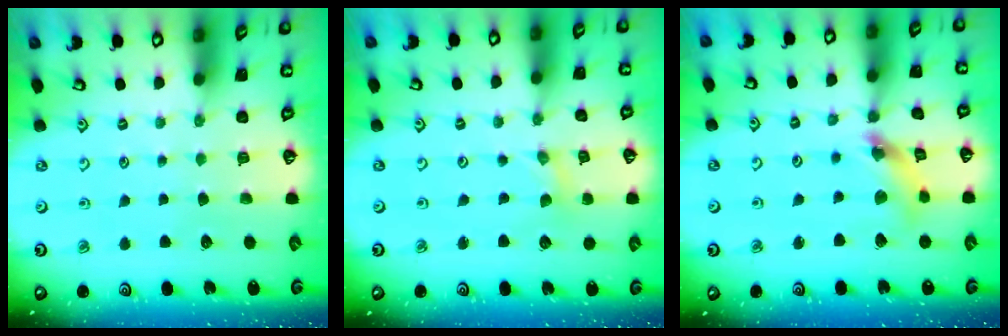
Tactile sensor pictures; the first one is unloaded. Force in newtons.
{"total": 0.0}
{"total": 9.5, "press": 9.5, "slide": 0.9}